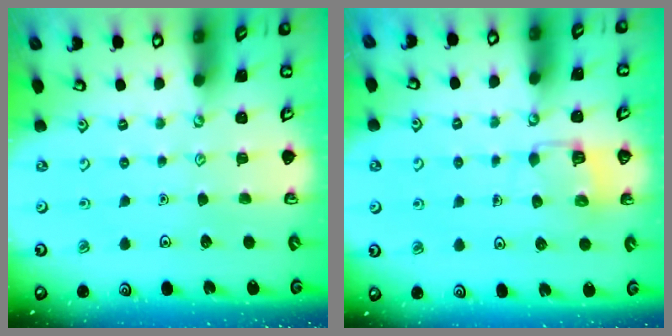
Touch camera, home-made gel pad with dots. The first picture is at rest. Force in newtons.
{"total": 5.6, "press": 5.6, "slide": 0.5}